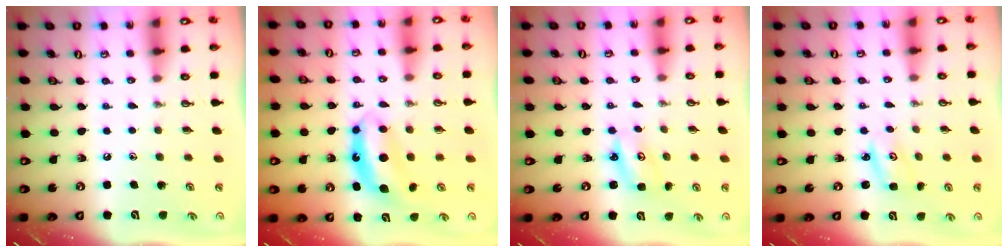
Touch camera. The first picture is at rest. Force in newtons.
{"total": 7.5, "press": 7.5, "slide": 0.1}
{"total": 3.3, "press": 3.3, "slide": 0.3}
{"total": 2.6, "press": 2.6, "slide": 0.2}